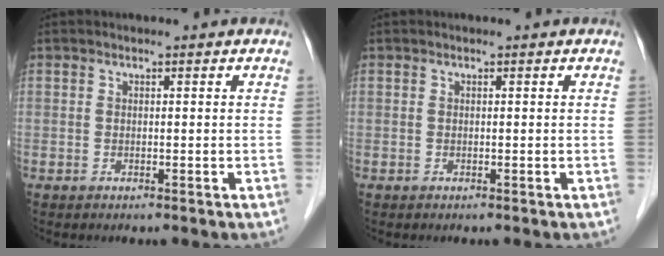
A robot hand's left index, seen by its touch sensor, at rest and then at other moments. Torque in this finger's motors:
{"motor_torque": [0.00, 0.00, 0.00, 0.00]}